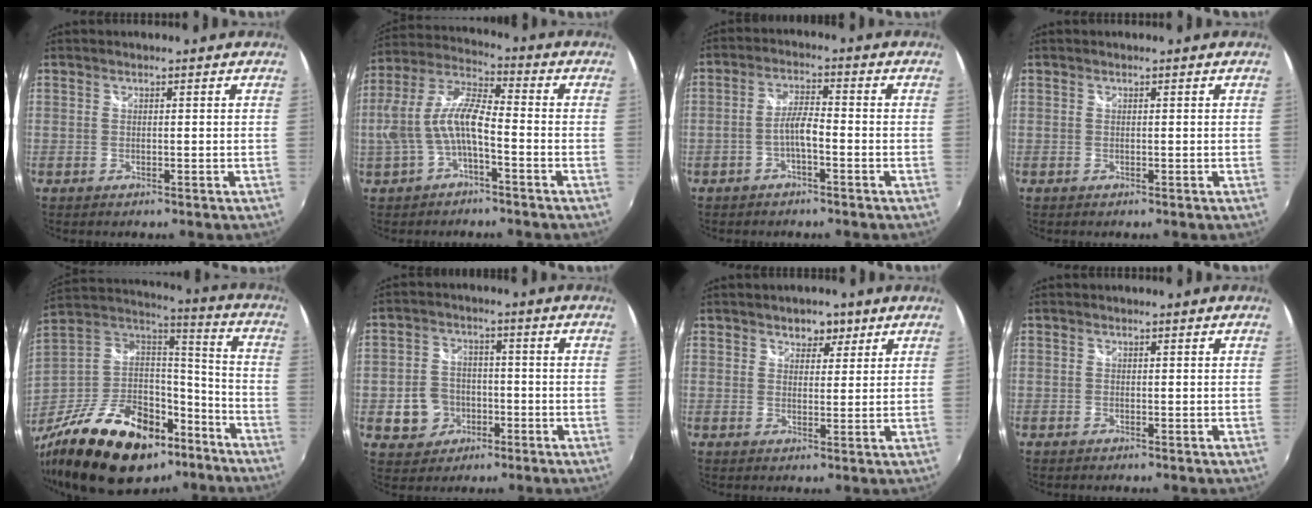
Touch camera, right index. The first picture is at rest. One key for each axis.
{"total": 10.9, "fx": -3.0, "fy": 3.7, "fz": 9.8, "tx": -0.214, "ty": 0.010, "tz": -0.049}
{"total": 4.1, "fx": -1.9, "fy": 0.8, "fz": 3.5, "tx": -0.072, "ty": 0.009, "tz": -0.035}
{"total": 0.0}
{"total": 34.1, "fx": -21.2, "fy": 17.6, "fz": 20.1, "tx": -0.404, "ty": -0.001, "tz": -0.323}
{"total": 7.5, "fx": -2.2, "fy": 6.8, "fz": 2.3, "tx": -0.064, "ty": 0.017, "tz": -0.025}
{"total": 3.6, "fx": 2.2, "fy": 2.5, "fz": 1.2, "tx": -0.007, "ty": 0.001, "tz": 0.032}
{"total": 0.0}